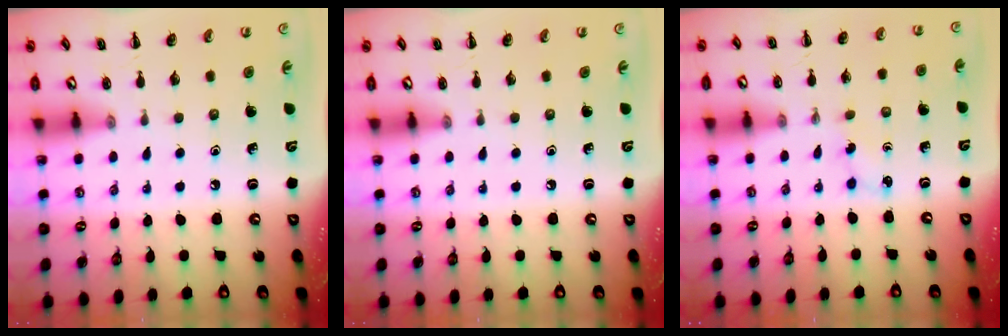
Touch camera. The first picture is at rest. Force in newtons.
{"total": 0.0}
{"total": 2.6, "press": 2.5, "slide": 0.8}